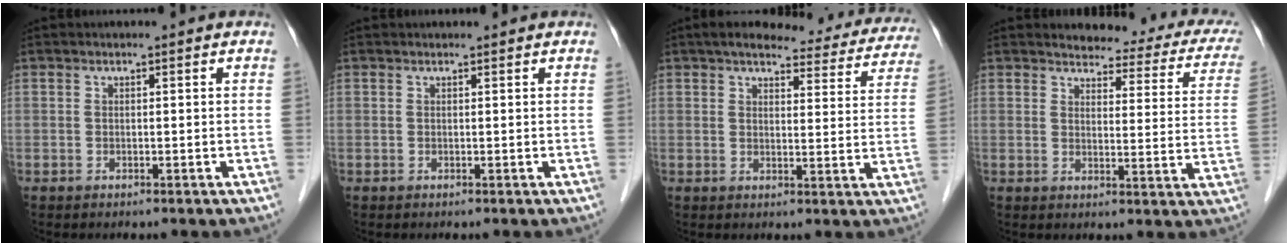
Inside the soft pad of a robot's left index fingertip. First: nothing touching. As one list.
[{"total": 0.9, "force": [0.9, -0.1, 0.2], "torque": [-0.006, 0.009, 0.016]}, {"total": 17.9, "force": [15.8, 4.7, 7.1], "torque": [-0.072, 0.003, 0.172]}, {"total": 15.7, "force": [13.8, 4.1, 6.1], "torque": [-0.044, -0.030, 0.132]}]